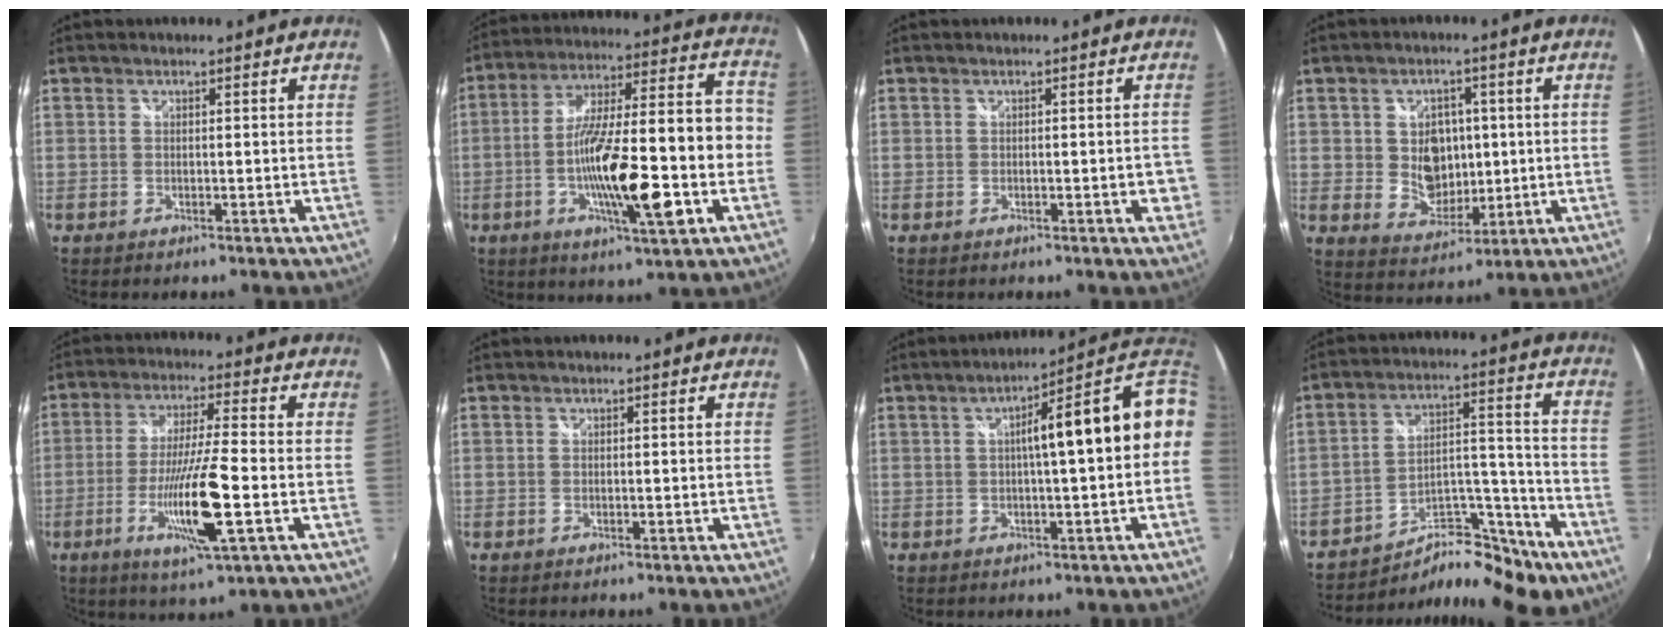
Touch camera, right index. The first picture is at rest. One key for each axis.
{"total": 21.0, "fx": -6.1, "fy": 3.9, "fz": 19.7, "tx": -0.326, "ty": 0.000, "tz": -0.097}
{"total": 2.4, "fx": -0.8, "fy": 1.0, "fz": 2.1, "tx": -0.022, "ty": 0.003, "tz": -0.008}
{"total": 8.8, "fx": 0.6, "fy": 7.2, "fz": 4.9, "tx": -0.097, "ty": 0.003, "tz": 0.024}
{"total": 13.0, "fx": -4.2, "fy": 0.4, "fz": 12.2, "tx": -0.235, "ty": -0.022, "tz": -0.075}
{"total": 0.0}
{"total": 13.5, "fx": 1.2, "fy": 1.0, "fz": 13.4, "tx": -0.159, "ty": 0.026, "tz": 0.019}
{"total": 15.8, "fx": -12.3, "fy": 6.9, "fz": 6.9, "tx": -0.108, "ty": 0.031, "tz": -0.179}